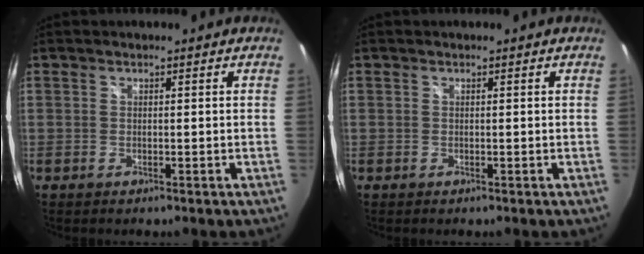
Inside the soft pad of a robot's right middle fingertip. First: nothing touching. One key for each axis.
{"total": 0.0}